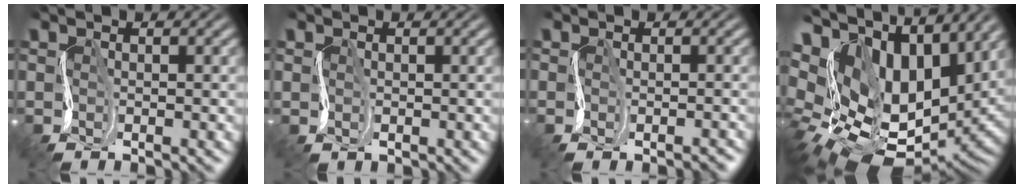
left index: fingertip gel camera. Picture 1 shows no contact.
{"total": 1.0, "force": [0.2, 0.4, -0.9], "torque": [0.007, 0.001, 0.002]}
{"total": 1.4, "force": [-1.3, 0.6, 0.1], "torque": [-0.005, 0.000, -0.023]}
{"total": 15.1, "force": [4.9, 9.6, 10.5], "torque": [-0.191, -0.004, 0.119]}